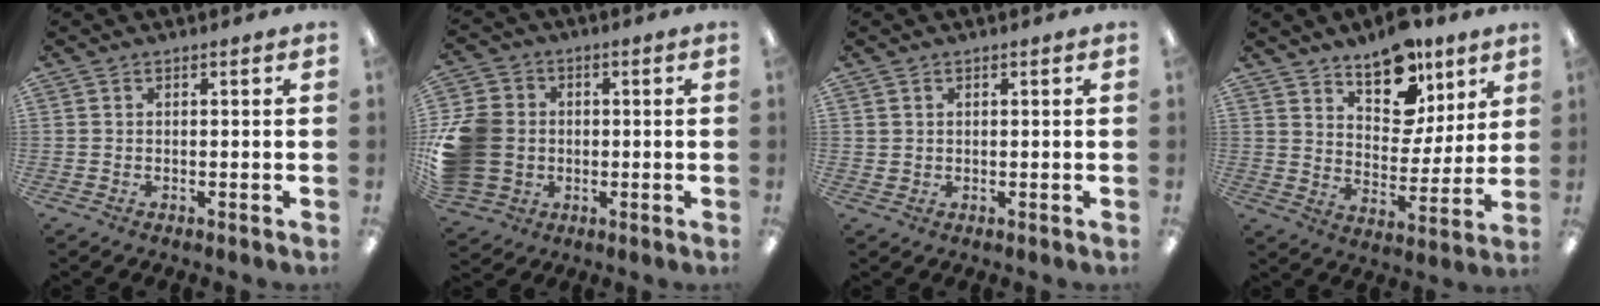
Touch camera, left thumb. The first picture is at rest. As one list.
[{"total": 14.3, "force": [-1.0, 12.3, 7.2], "torque": [-0.155, 0.026, -0.010]}, {"total": 1.3, "force": [0.7, 1.1, -0.1], "torque": [0.000, 0.002, 0.012]}, {"total": 14.4, "force": [10.0, 7.9, 6.8], "torque": [-0.095, -0.055, 0.180]}]